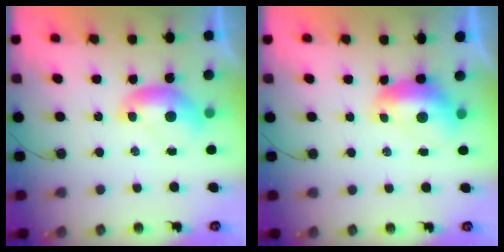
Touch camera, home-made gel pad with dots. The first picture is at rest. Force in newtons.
{"total": 1.5, "press": 1.4, "slide": 0.7}